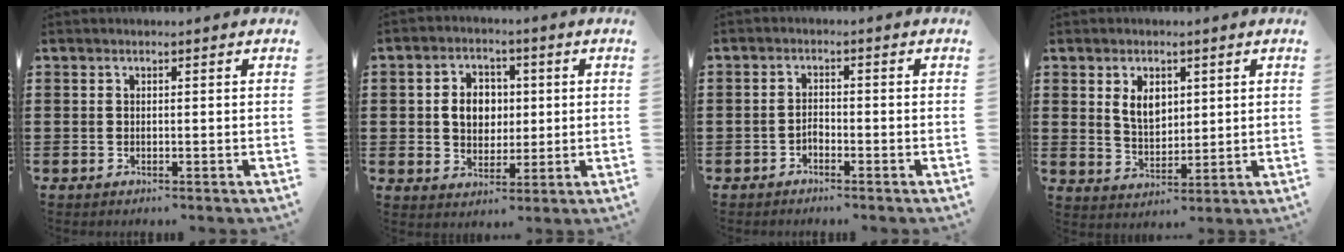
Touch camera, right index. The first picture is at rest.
{"total": 5.7, "force": [0.4, 4.6, 3.4], "torque": [-0.072, 0.013, 0.003]}
{"total": 1.4, "force": [-1.2, 0.7, 0.2], "torque": [-0.007, 0.003, -0.025]}
{"total": 4.8, "force": [1.9, 3.0, 3.3], "torque": [-0.066, 0.008, 0.031]}